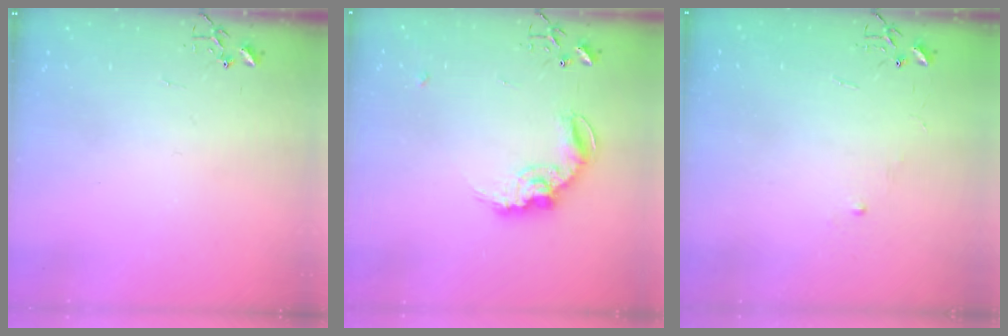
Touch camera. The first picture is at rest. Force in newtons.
{"total": 12.7, "press": 12.7, "slide": 0.5}
{"total": 4.4, "press": 4.4, "slide": 0.6}